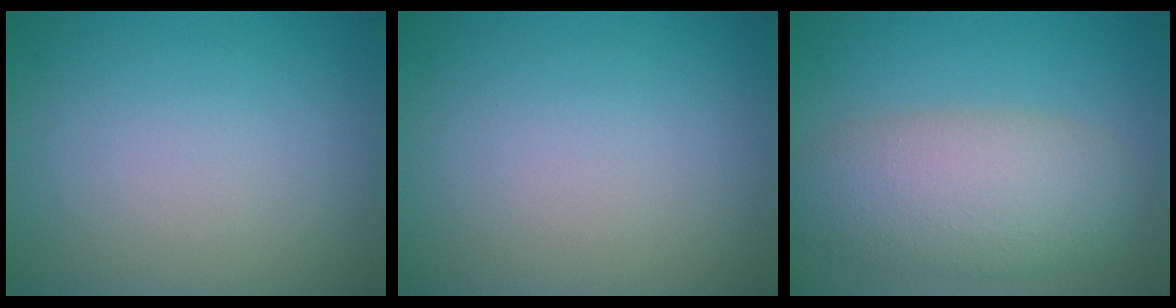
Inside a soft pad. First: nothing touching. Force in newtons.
{"total": 0.0}
{"total": 6.7, "press": 6.7, "slide": 0.1}